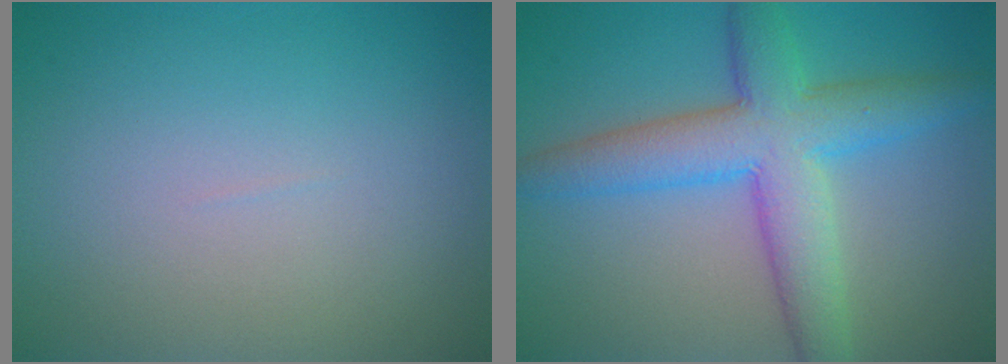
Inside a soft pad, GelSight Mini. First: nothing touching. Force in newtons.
{"total": 7.2, "press": 7.2, "slide": 0.1}